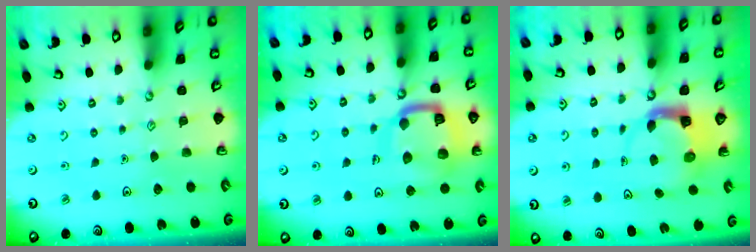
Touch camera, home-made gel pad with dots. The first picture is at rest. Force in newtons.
{"total": 15.9, "press": 15.8, "slide": 1.7}
{"total": 3.7, "press": 3.6, "slide": 0.6}